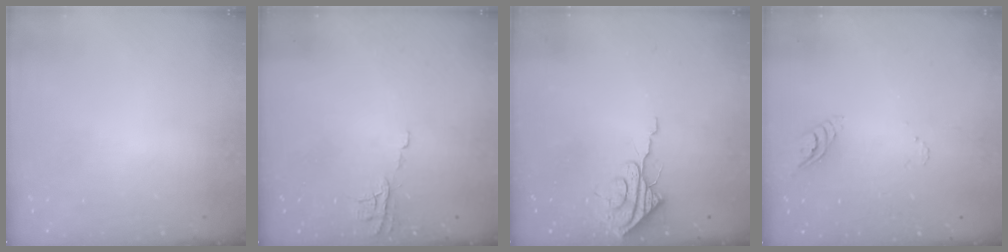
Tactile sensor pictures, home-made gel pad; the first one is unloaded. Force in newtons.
{"total": 6.4, "press": 6.4, "slide": 0.5}
{"total": 8.5, "press": 8.5, "slide": 0.5}
{"total": 3.7, "press": 3.6, "slide": 0.4}